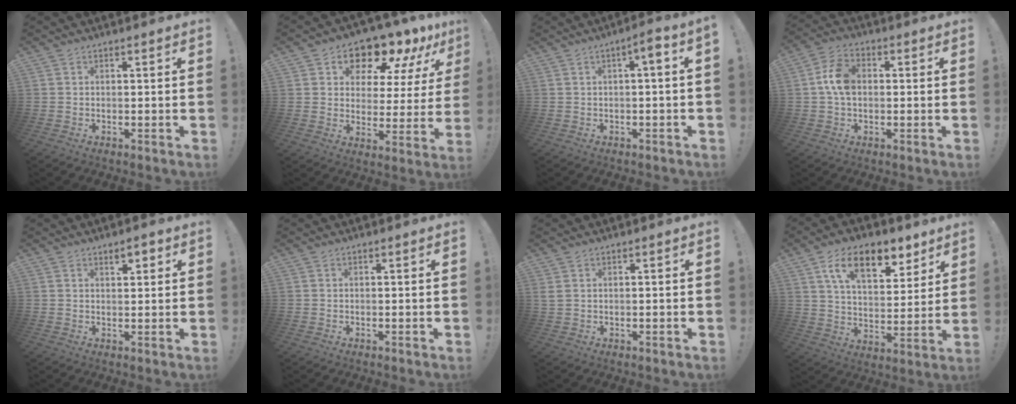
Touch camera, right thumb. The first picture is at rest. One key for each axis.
{"total": 13.5, "fx": 11.1, "fy": 5.9, "fz": 4.9, "tx": -0.081, "ty": -0.092, "tz": 0.194}
{"total": 3.8, "fx": -0.3, "fy": 0.0, "fz": 3.8, "tx": -0.061, "ty": -0.001, "tz": -0.010}
{"total": 8.6, "fx": 0.5, "fy": 5.8, "fz": 6.3, "tx": -0.110, "ty": 0.013, "tz": 0.011}
{"total": 3.1, "fx": 1.9, "fy": 1.1, "fz": 2.2, "tx": -0.024, "ty": -0.009, "tz": 0.027}
{"total": 0.0}
{"total": 1.1, "fx": 0.4, "fy": 0.5, "fz": 0.9, "tx": -0.027, "ty": 0.003, "tz": 0.010}
{"total": 15.7, "fx": 8.9, "fy": 8.2, "fz": 10.0, "tx": -0.153, "ty": -0.034, "tz": 0.155}